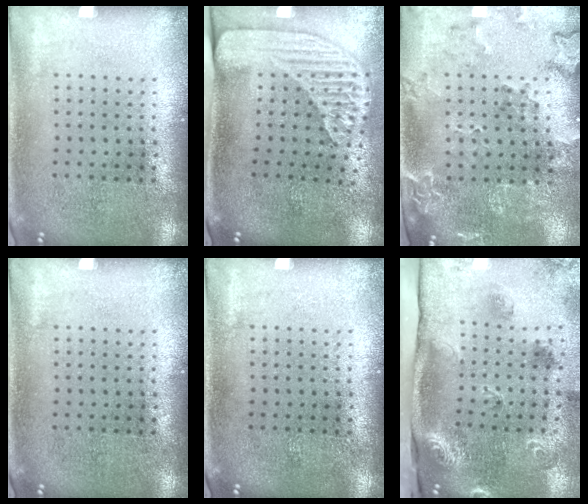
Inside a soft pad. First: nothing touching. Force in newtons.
{"total": 2.3, "press": 1.8, "slide": 1.5}
{"total": 1.9, "press": 1.7, "slide": 1.0}
{"total": 0.0}
{"total": 0.0}
{"total": 2.3, "press": 1.8, "slide": 1.5}